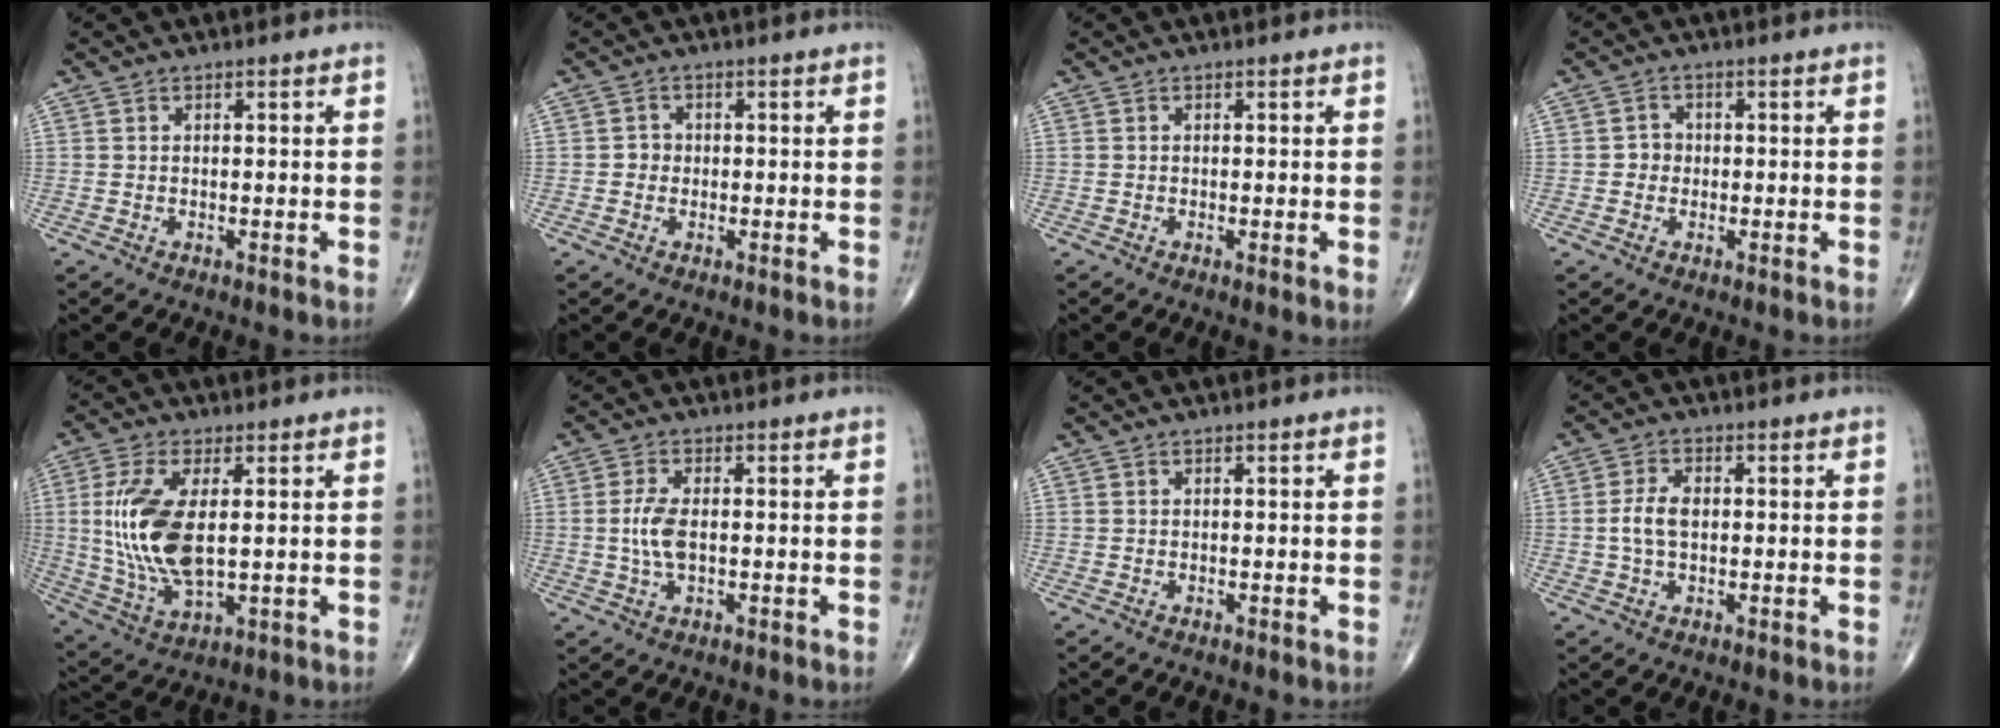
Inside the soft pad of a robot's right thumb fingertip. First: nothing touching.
{"total": 1.8, "force": [-0.3, 1.6, 0.6], "torque": [0.002, 0.007, -0.008]}
{"total": 1.2, "force": [-0.1, 0.1, 1.2], "torque": [-0.023, -0.005, -0.003]}
{"total": 2.3, "force": [-0.3, 2.1, 0.8], "torque": [0.002, 0.008, -0.010]}
{"total": 14.5, "force": [1.4, 6.5, 12.9], "torque": [-0.280, -0.013, 0.038]}
{"total": 5.0, "force": [-0.1, 2.3, 4.5], "torque": [-0.104, 0.000, -0.002]}
{"total": 0.0}
{"total": 4.7, "force": [0.0, 2.7, 3.9], "torque": [-0.084, 0.009, -0.004]}